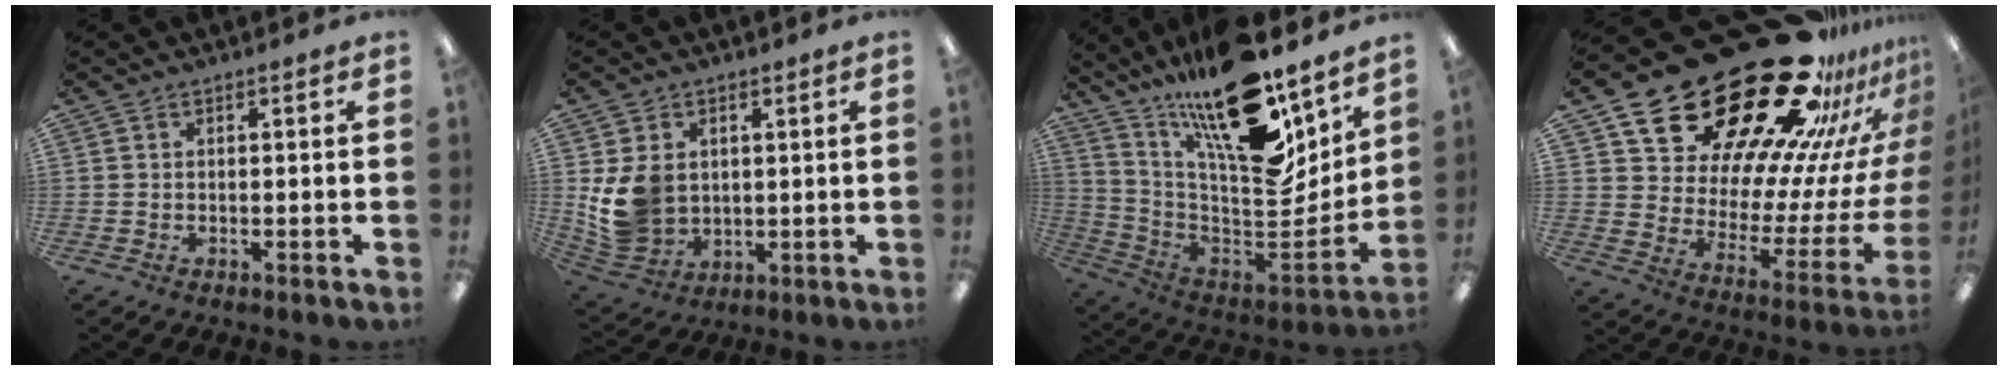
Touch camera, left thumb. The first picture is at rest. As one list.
[{"total": 10.7, "force": [1.8, 8.9, 5.7], "torque": [-0.131, 0.006, 0.039]}, {"total": 23.5, "force": [15.8, 8.0, 15.5], "torque": [-0.245, -0.127, 0.265]}, {"total": 36.2, "force": [26.6, 15.8, 18.7], "torque": [-0.231, -0.213, 0.503]}]